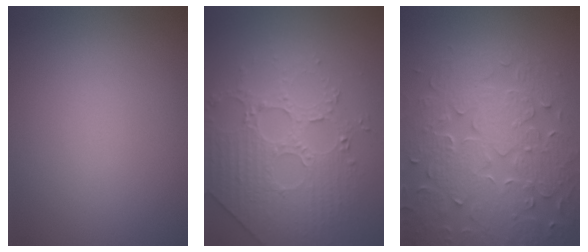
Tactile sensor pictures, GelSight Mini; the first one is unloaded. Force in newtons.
{"total": 4.5, "press": 4.1, "slide": 2.0}
{"total": 8.7, "press": 6.3, "slide": 6.0}